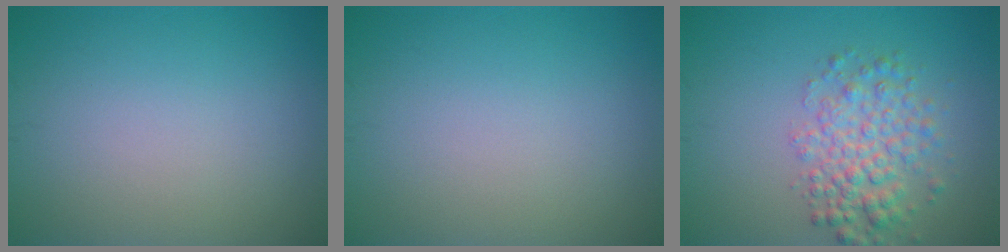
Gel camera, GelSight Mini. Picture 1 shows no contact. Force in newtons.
{"total": 0.0}
{"total": 4.3, "press": 4.3, "slide": 0.1}